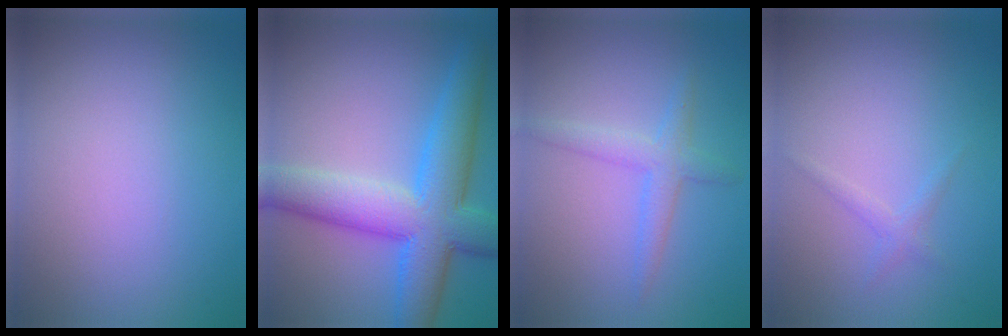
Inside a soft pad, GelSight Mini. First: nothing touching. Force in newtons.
{"total": 9.6, "press": 9.6, "slide": 0.2}
{"total": 2.4, "press": 2.4, "slide": 0.2}
{"total": 1.0, "press": 1.0, "slide": 0.1}